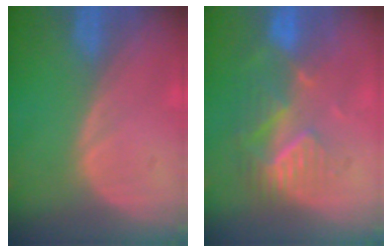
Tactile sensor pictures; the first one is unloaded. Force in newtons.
{"total": 9.0, "press": 7.8, "slide": 4.4}